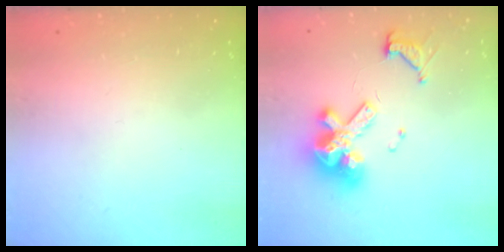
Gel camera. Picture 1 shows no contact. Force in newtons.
{"total": 13.1, "press": 13.0, "slide": 1.6}